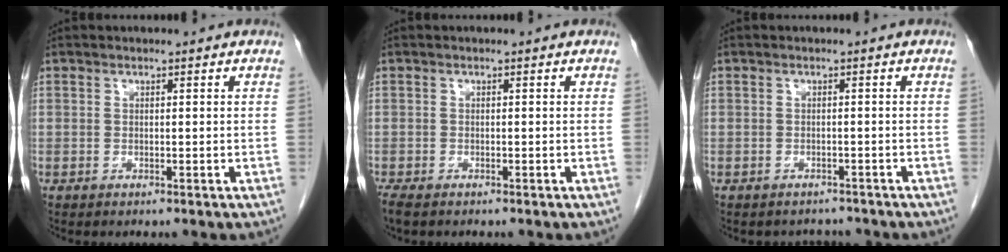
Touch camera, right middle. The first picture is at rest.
{"total": 2.6, "force": [-2.0, 1.0, 1.4], "torque": [-0.032, -0.009, -0.031]}
{"total": 2.7, "force": [-2.5, 1.1, -0.3], "torque": [0.001, 0.001, -0.036]}